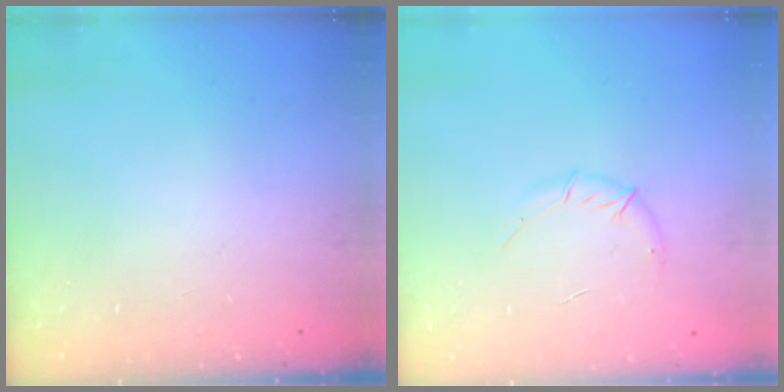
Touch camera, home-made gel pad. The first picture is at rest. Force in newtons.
{"total": 5.7, "press": 5.5, "slide": 1.6}